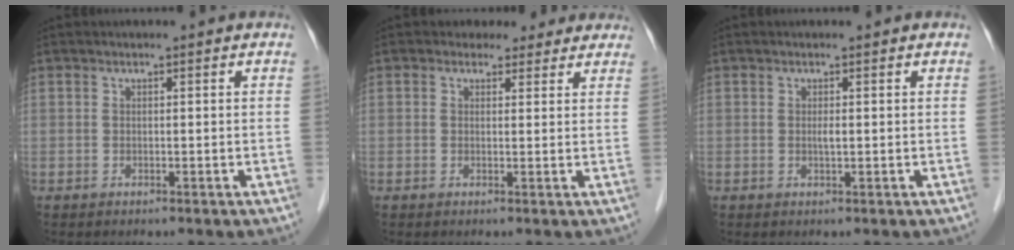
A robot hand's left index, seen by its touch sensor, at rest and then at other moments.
{"total": 4.3, "force": [3.5, 2.6, 0.1], "torque": [0.010, 0.008, 0.031]}
{"total": 0.8, "force": [0.1, 0.1, 0.8], "torque": [-0.018, -0.002, 0.001]}